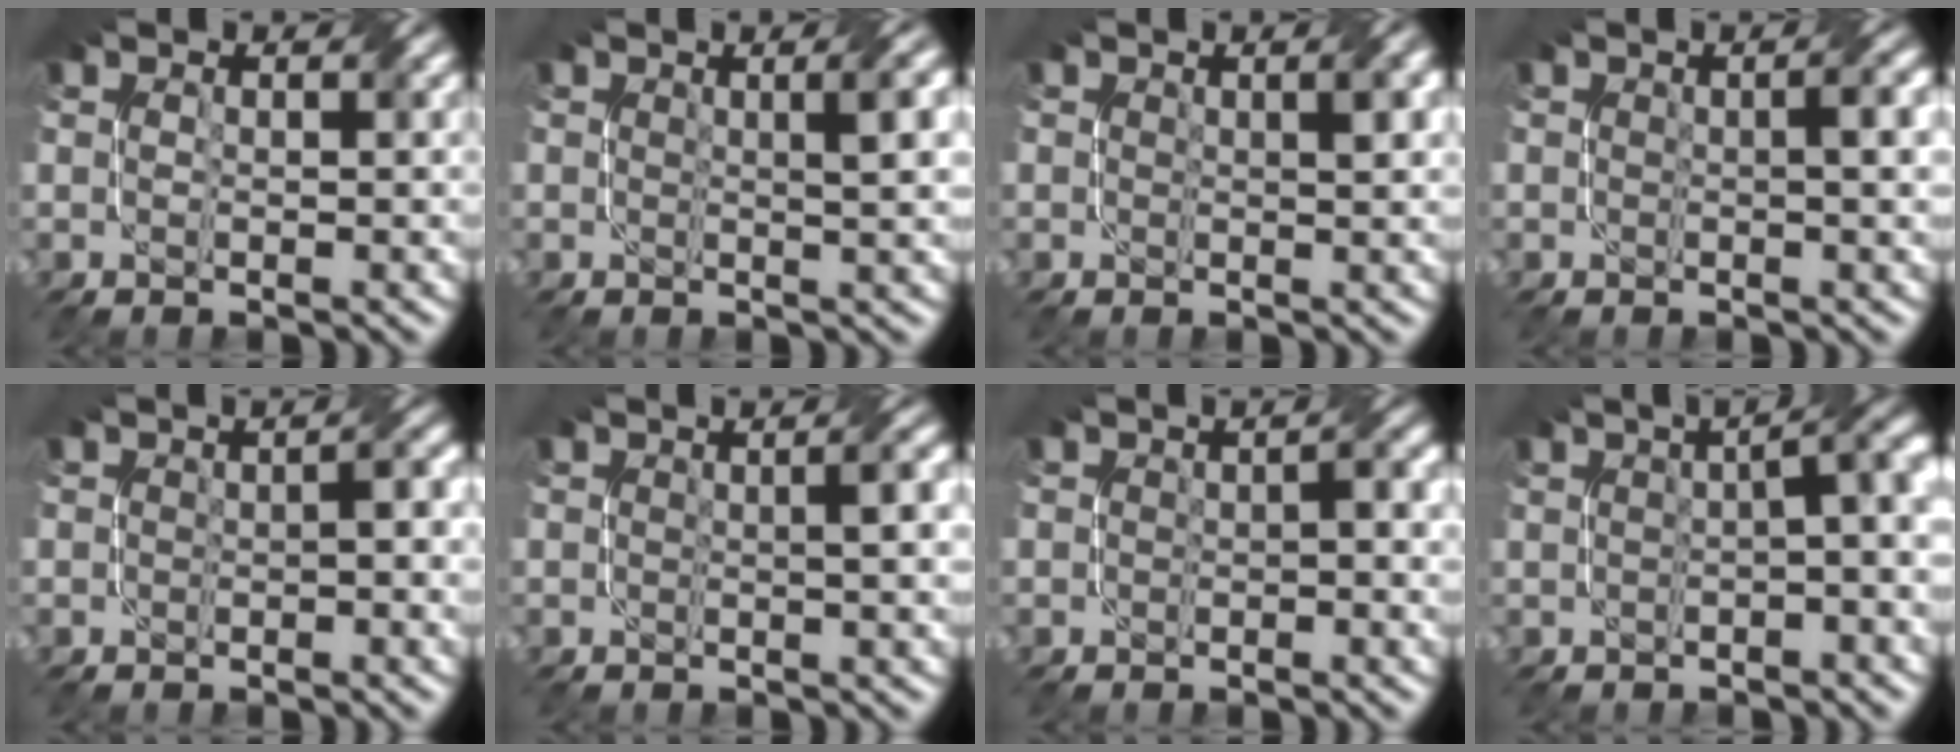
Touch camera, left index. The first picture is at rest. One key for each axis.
{"total": 2.7, "fx": 0.5, "fy": 0.7, "fz": 2.6, "tx": -0.022, "ty": 0.011, "tz": 0.008}
{"total": 1.4, "fx": 0.3, "fy": 0.3, "fz": 1.3, "tx": -0.011, "ty": 0.006, "tz": 0.005}
{"total": 2.1, "fx": 0.0, "fy": 0.5, "fz": 2.0, "tx": -0.022, "ty": 0.009, "tz": 0.001}
{"total": 1.9, "fx": -0.7, "fy": 0.7, "fz": 1.6, "tx": -0.017, "ty": 0.010, "tz": -0.007}
{"total": 1.8, "fx": 0.0, "fy": 0.3, "fz": 1.8, "tx": -0.017, "ty": 0.010, "tz": 0.000}
{"total": 1.7, "fx": -0.6, "fy": 0.7, "fz": 1.5, "tx": -0.015, "ty": 0.007, "tz": -0.005}
{"total": 6.9, "fx": 0.6, "fy": 2.8, "fz": 6.3, "tx": -0.017, "ty": 0.037, "tz": -0.004}